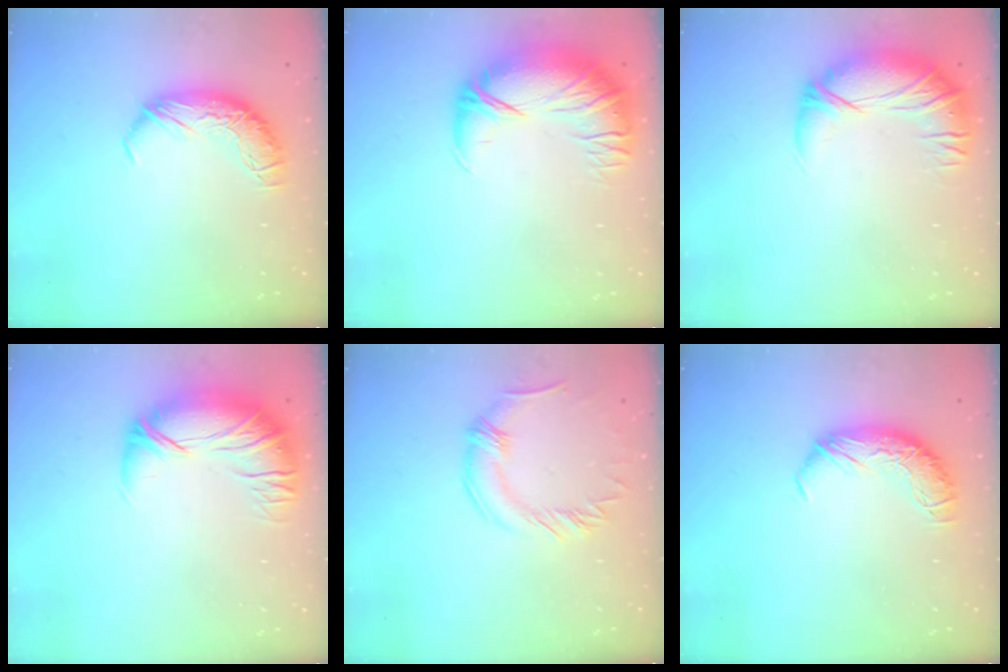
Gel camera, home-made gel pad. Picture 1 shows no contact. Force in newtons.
{"total": 2.9, "press": 0.7, "slide": 2.9}
{"total": 2.9, "press": 0.1, "slide": 2.9}
{"total": 2.8, "press": 0.1, "slide": 2.8}
{"total": 0.0}
{"total": 0.0}